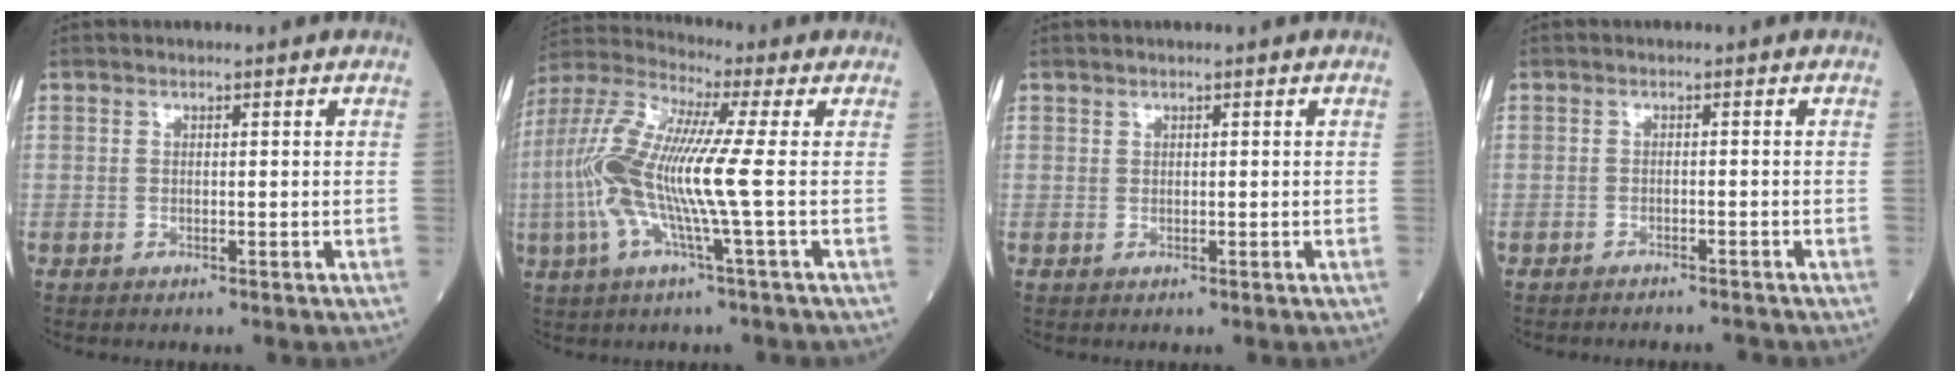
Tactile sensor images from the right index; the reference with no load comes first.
{"total": 14.6, "force": [-1.3, 0.6, 14.5], "torque": [-0.321, 0.005, -0.039]}
{"total": 0.7, "force": [0.3, 0.6, 0.2], "torque": [-0.002, 0.009, 0.005]}
{"total": 4.8, "force": [-4.6, 1.3, 1.0], "torque": [-0.016, 0.004, -0.061]}